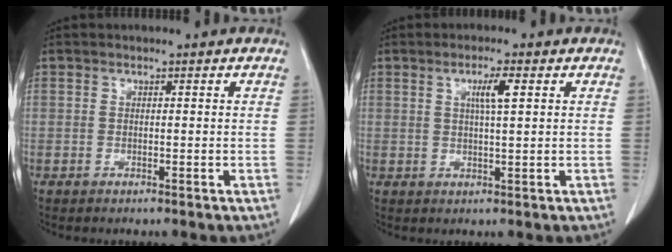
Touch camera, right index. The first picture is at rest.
{"total": 3.5, "force": [1.2, 0.0, 3.2], "torque": [-0.056, -0.001, 0.019]}